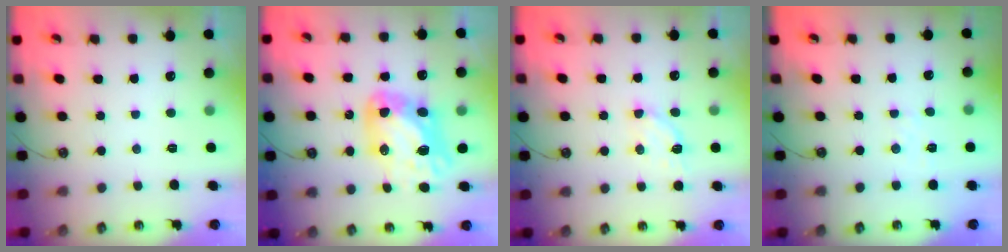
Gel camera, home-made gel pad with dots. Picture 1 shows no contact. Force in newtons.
{"total": 12.7, "press": 12.7, "slide": 0.8}
{"total": 5.3, "press": 5.2, "slide": 0.4}
{"total": 2.5, "press": 2.5, "slide": 0.4}